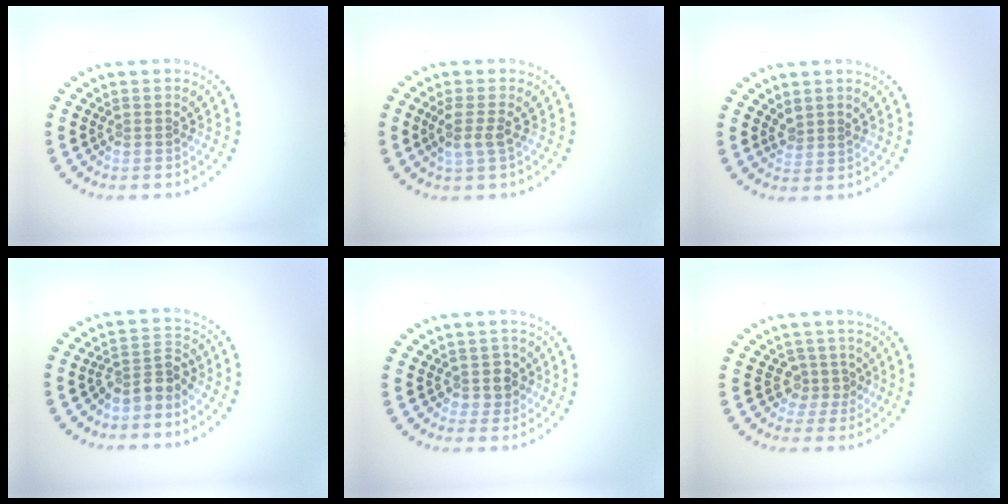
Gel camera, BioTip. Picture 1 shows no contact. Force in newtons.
{"total": 2.1, "press": 1.7, "slide": 1.2}
{"total": 1.3, "press": 1.1, "slide": 0.7}
{"total": 2.8, "press": 2.1, "slide": 1.8}
{"total": 1.9, "press": 1.7, "slide": 0.8}
{"total": 2.1, "press": 1.5, "slide": 1.5}